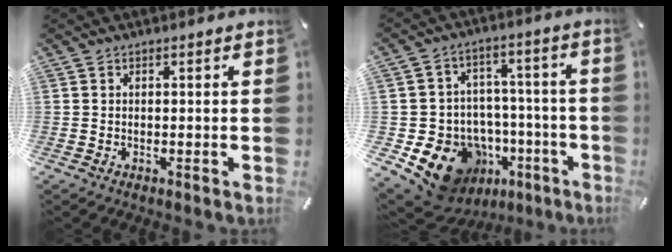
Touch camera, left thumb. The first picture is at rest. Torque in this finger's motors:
{"motor_torque": [-0.01, 1.13, 0.34, 0.09, 0.13]}